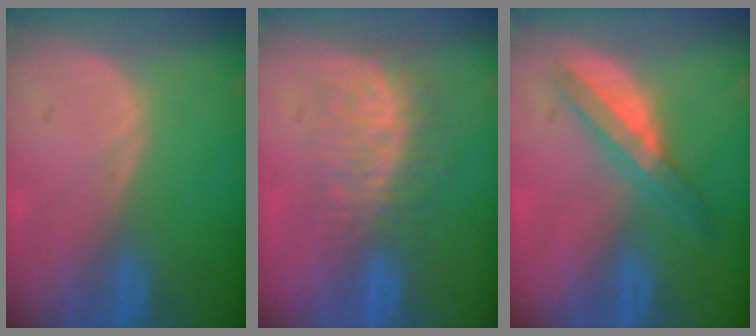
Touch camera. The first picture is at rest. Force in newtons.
{"total": 8.7, "press": 7.3, "slide": 4.6}
{"total": 5.6, "press": 5.2, "slide": 1.9}